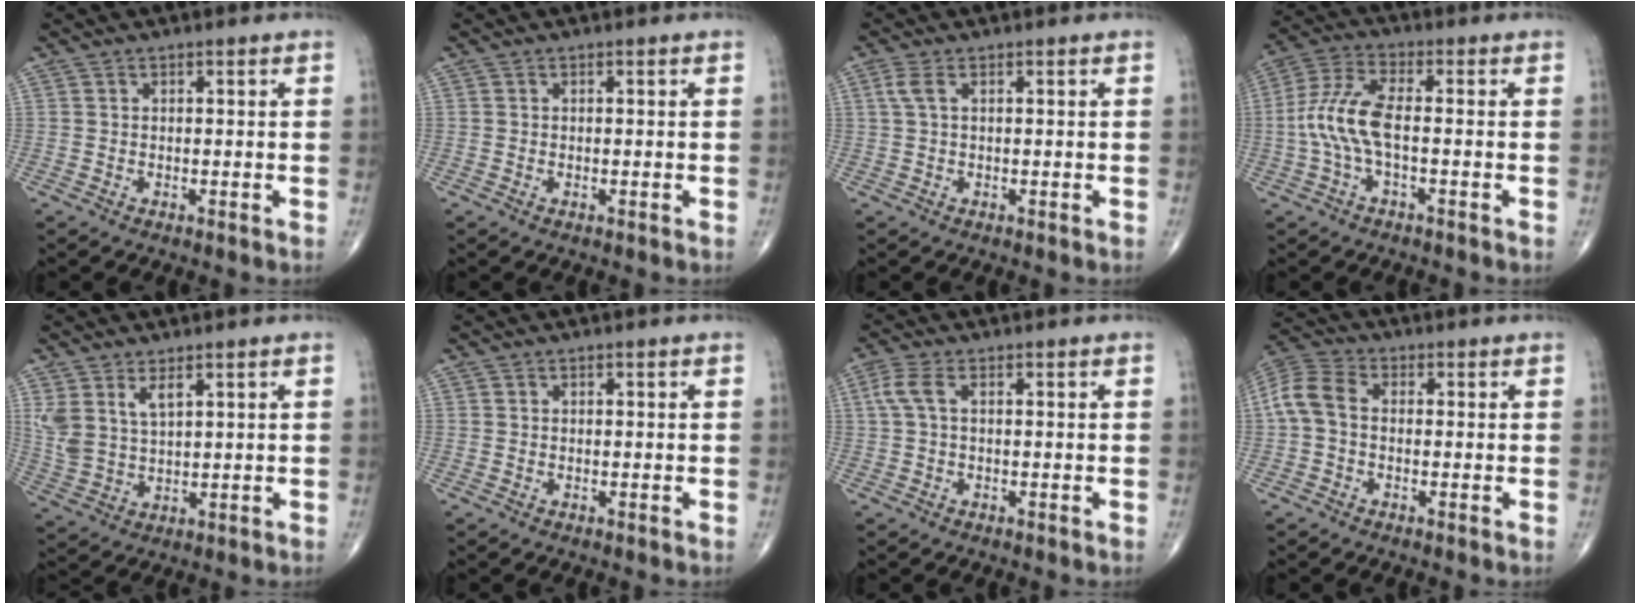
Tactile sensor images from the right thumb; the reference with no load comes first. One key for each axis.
{"total": 0.0}
{"total": 2.2, "fx": 0.7, "fy": 0.8, "fz": 1.9, "tx": -0.059, "ty": 0.012, "tz": 0.019}
{"total": 8.9, "fx": -1.2, "fy": 3.2, "fz": 8.3, "tx": -0.201, "ty": 0.026, "tz": -0.028}
{"total": 6.6, "fx": 3.3, "fy": 3.0, "fz": 4.8, "tx": -0.099, "ty": -0.014, "tz": 0.078}
{"total": 0.0}
{"total": 3.5, "fx": 0.6, "fy": 1.4, "fz": 3.1, "tx": -0.093, "ty": 0.014, "tz": 0.012}
{"total": 7.0, "fx": -0.3, "fy": 4.6, "fz": 5.3, "tx": -0.110, "ty": 0.021, "tz": -0.017}